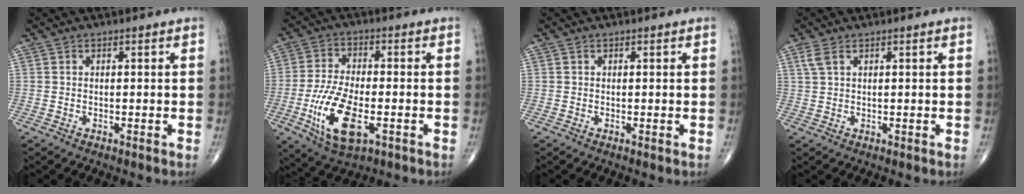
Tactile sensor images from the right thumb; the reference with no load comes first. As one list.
[{"total": 13.2, "force": [-4.1, 5.8, 11.1], "torque": [-0.219, 0.002, -0.070]}, {"total": 0.0}, {"total": 2.1, "force": [1.2, 0.9, 1.5], "torque": [-0.043, 0.011, 0.033]}]